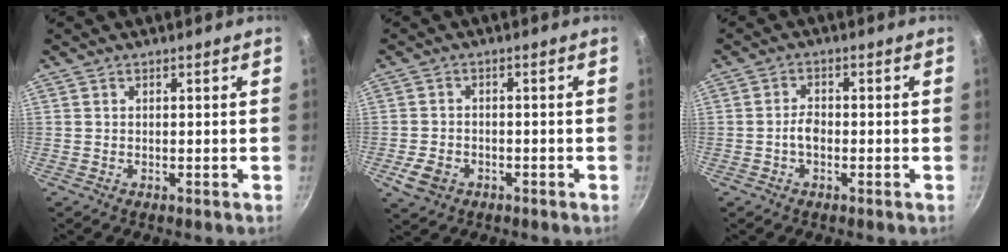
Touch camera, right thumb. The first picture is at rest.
{"total": 5.0, "force": [-2.1, 3.8, 2.5], "torque": [-0.049, 0.017, -0.035]}
{"total": 2.8, "force": [-0.9, 1.7, 2.0], "torque": [-0.031, 0.016, -0.018]}